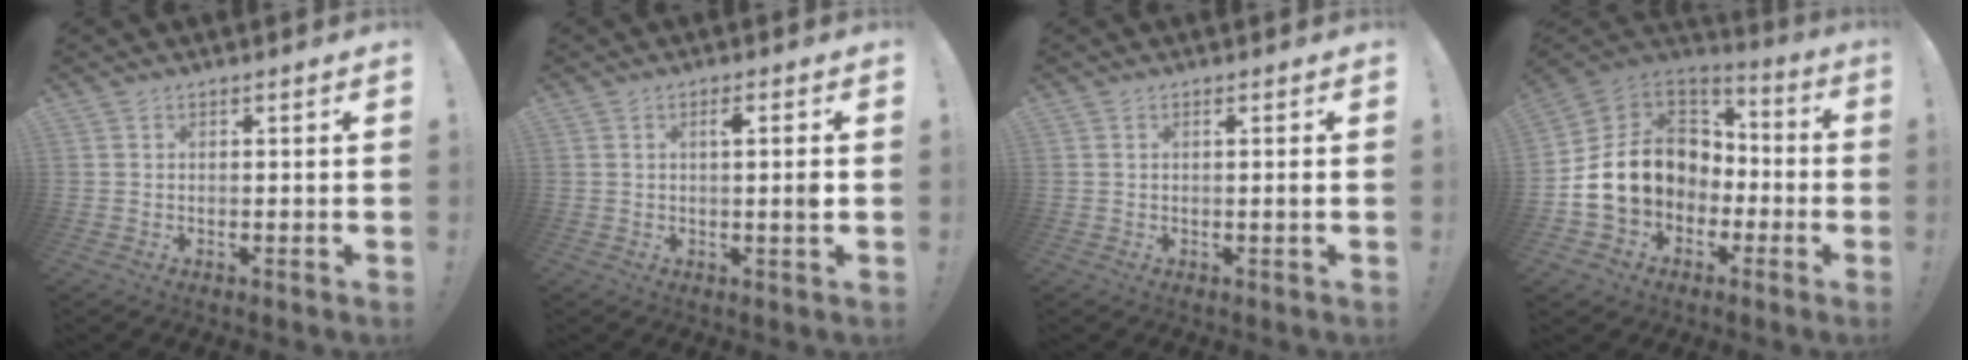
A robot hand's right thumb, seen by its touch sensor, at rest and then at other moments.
{"total": 3.3, "force": [0.0, -0.2, 3.3], "torque": [-0.046, -0.005, -0.009]}
{"total": 1.2, "force": [0.1, -0.5, 1.1], "torque": [-0.022, -0.001, -0.001]}
{"total": 17.6, "force": [-0.8, 14.7, 9.7], "torque": [-0.161, 0.019, 0.014]}